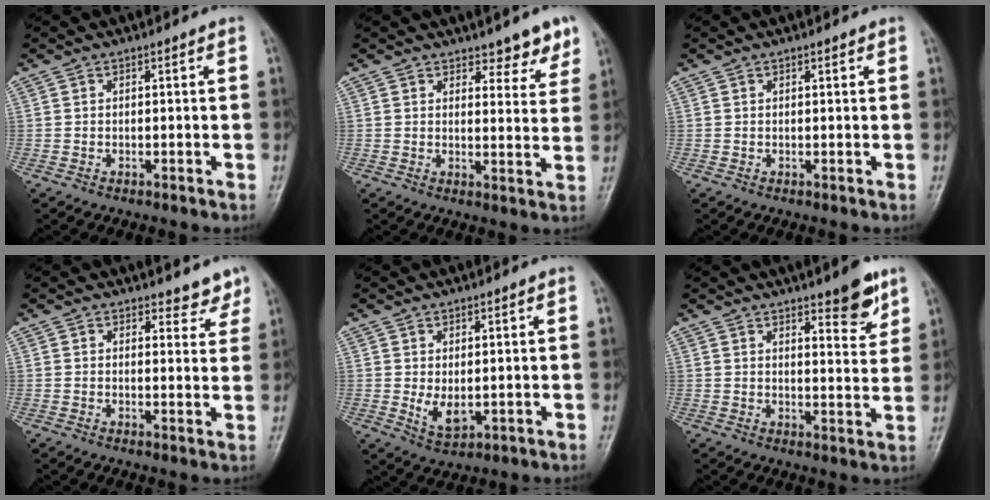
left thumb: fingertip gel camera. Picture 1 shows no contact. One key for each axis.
{"total": 5.5, "fx": 4.4, "fy": 2.3, "fz": 2.4, "tx": -0.001, "ty": -0.031, "tz": 0.057}
{"total": 0.8, "fx": 0.6, "fy": 0.3, "fz": 0.4, "tx": -0.007, "ty": -0.003, "tz": 0.008}
{"total": 4.2, "fx": 3.7, "fy": 1.9, "fz": 0.6, "tx": 0.021, "ty": -0.027, "tz": 0.036}
{"total": 4.7, "fx": 0.7, "fy": 2.6, "fz": 3.8, "tx": -0.061, "ty": -0.015, "tz": 0.024}
{"total": 7.3, "fx": 5.0, "fy": 2.0, "fz": 4.9, "tx": -0.048, "ty": -0.036, "tz": 0.068}